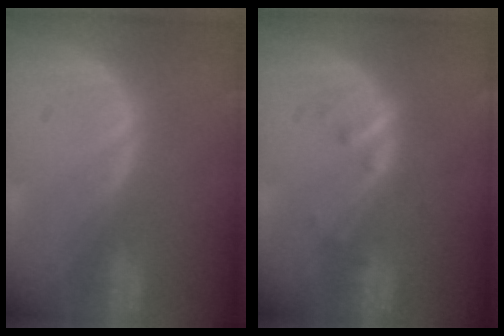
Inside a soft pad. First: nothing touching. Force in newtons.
{"total": 2.3, "press": 2.3, "slide": 0.3}